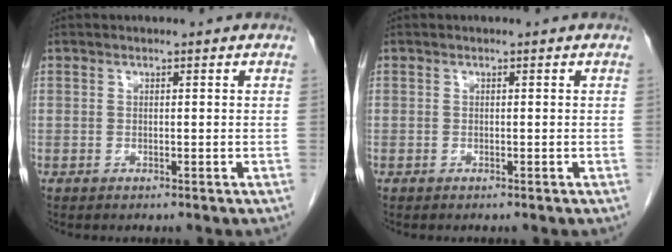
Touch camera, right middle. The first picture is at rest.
{"total": 0.0}